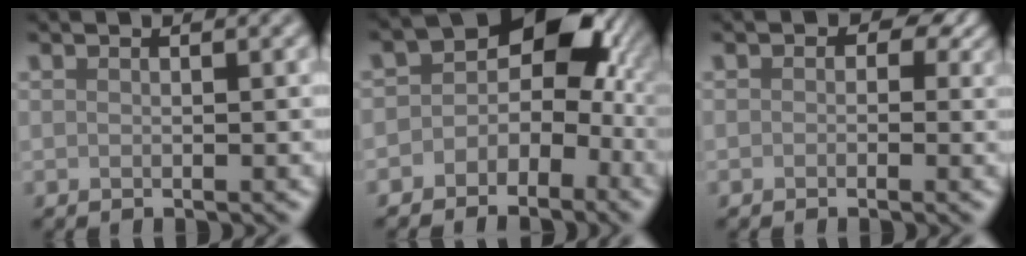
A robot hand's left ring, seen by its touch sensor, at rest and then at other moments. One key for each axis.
{"total": 6.6, "fx": -1.5, "fy": 4.7, "fz": 4.3, "tx": -0.036, "ty": 0.013, "tz": -0.042}
{"total": 1.9, "fx": 0.1, "fy": 1.6, "fz": 1.1, "tx": -0.008, "ty": -0.002, "tz": -0.001}